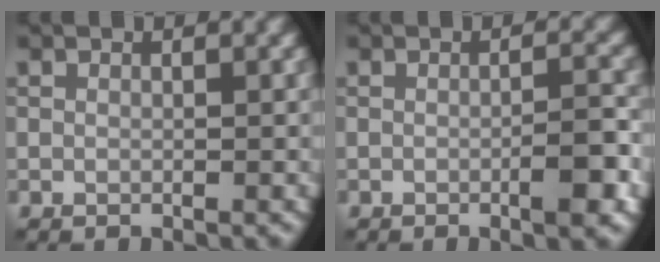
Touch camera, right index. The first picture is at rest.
{"total": 3.5, "force": [-1.1, 0.6, 3.3], "torque": [-0.045, 0.005, -0.019]}